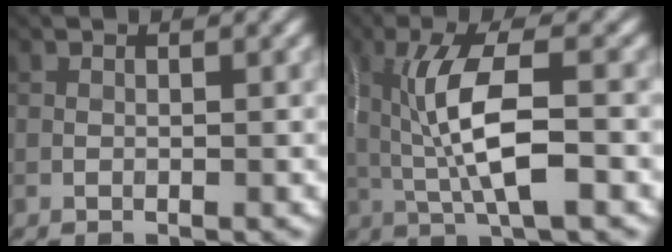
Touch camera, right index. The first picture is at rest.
{"total": 7.1, "force": [-0.1, 1.9, 6.9], "torque": [-0.137, 0.004, -0.003]}